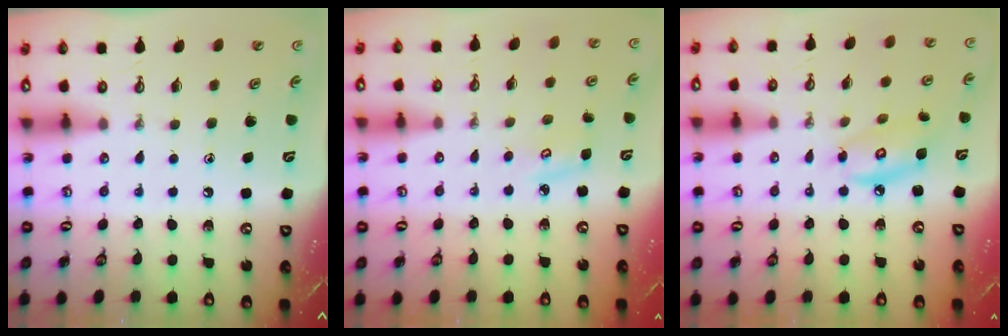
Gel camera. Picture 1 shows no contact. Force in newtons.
{"total": 4.2, "press": 4.2, "slide": 0.5}
{"total": 8.7, "press": 8.7, "slide": 0.6}